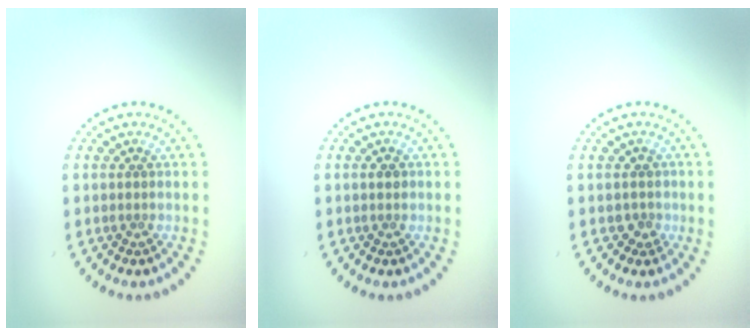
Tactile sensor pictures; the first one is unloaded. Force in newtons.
{"total": 1.1, "press": 1.1, "slide": 0.0}
{"total": 1.3, "press": 1.1, "slide": 0.7}